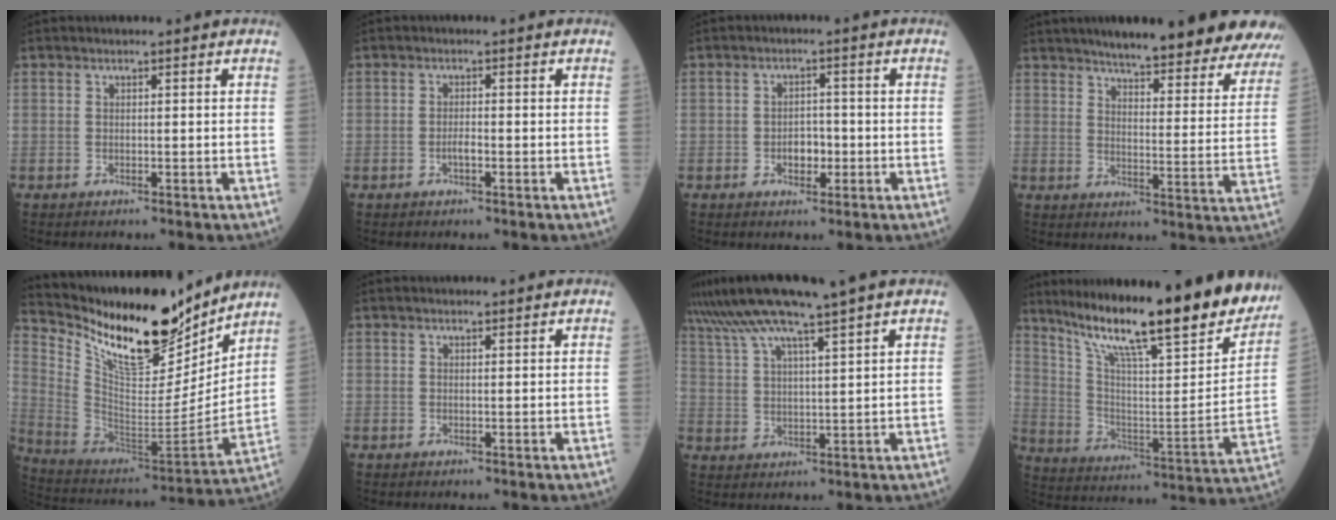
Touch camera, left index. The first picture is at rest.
{"total": 1.4, "force": [-0.6, 0.4, 1.2], "torque": [-0.024, 0.002, -0.011]}
{"total": 3.2, "force": [-1.0, 2.0, 2.3], "torque": [-0.035, 0.006, -0.014]}
{"total": 25.4, "force": [22.8, 3.2, 10.6], "torque": [-0.127, -0.056, 0.268]}
{"total": 20.5, "force": [16.6, 5.8, 10.6], "torque": [-0.202, -0.021, 0.295]}
{"total": 1.0, "force": [1.0, 0.3, 0.3], "torque": [-0.011, 0.013, 0.017]}
{"total": 10.7, "force": [8.6, -1.3, 6.2], "torque": [-0.115, 0.017, 0.153]}
{"total": 28.2, "force": [23.0, 2.9, 16.1], "torque": [-0.265, -0.050, 0.331]}